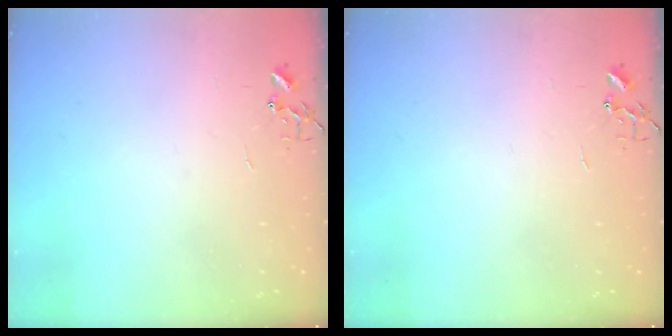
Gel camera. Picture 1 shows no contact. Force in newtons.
{"total": 0.0}